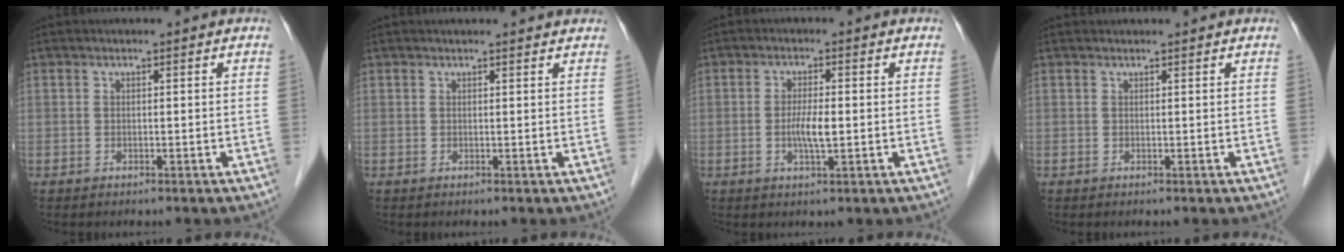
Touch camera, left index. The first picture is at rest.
{"total": 3.8, "force": [3.6, 0.3, 1.0], "torque": [-0.016, 0.014, 0.035]}
{"total": 3.5, "force": [-0.7, 0.5, 3.4], "torque": [-0.072, -0.007, -0.011]}
{"total": 1.4, "force": [1.4, 0.2, 0.2], "torque": [-0.008, 0.019, 0.021]}